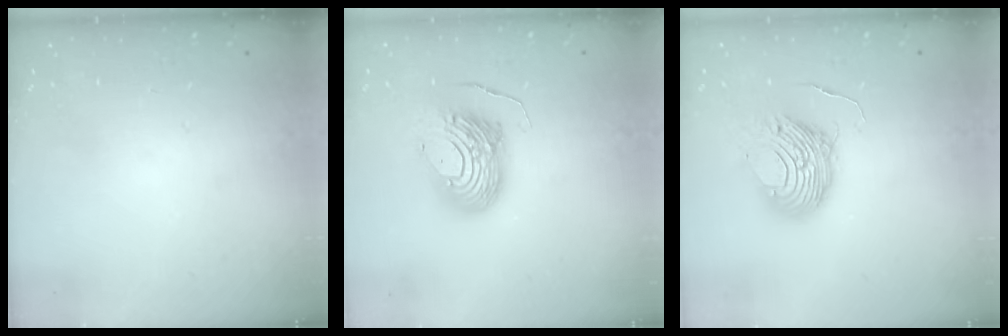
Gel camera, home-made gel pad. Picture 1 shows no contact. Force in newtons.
{"total": 13.8, "press": 13.7, "slide": 1.3}
{"total": 10.6, "press": 10.6, "slide": 0.8}